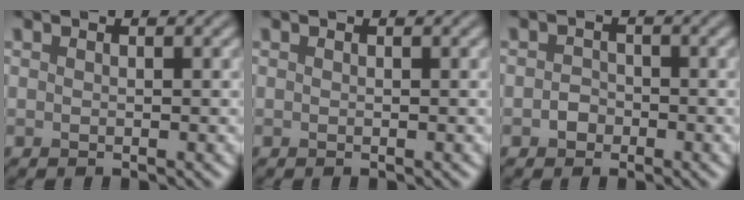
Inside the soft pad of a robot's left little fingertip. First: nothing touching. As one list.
[{"total": 0.0}, {"total": 1.4, "force": [-0.6, 1.2, 0.5], "torque": [-0.005, 0.000, -0.014]}]